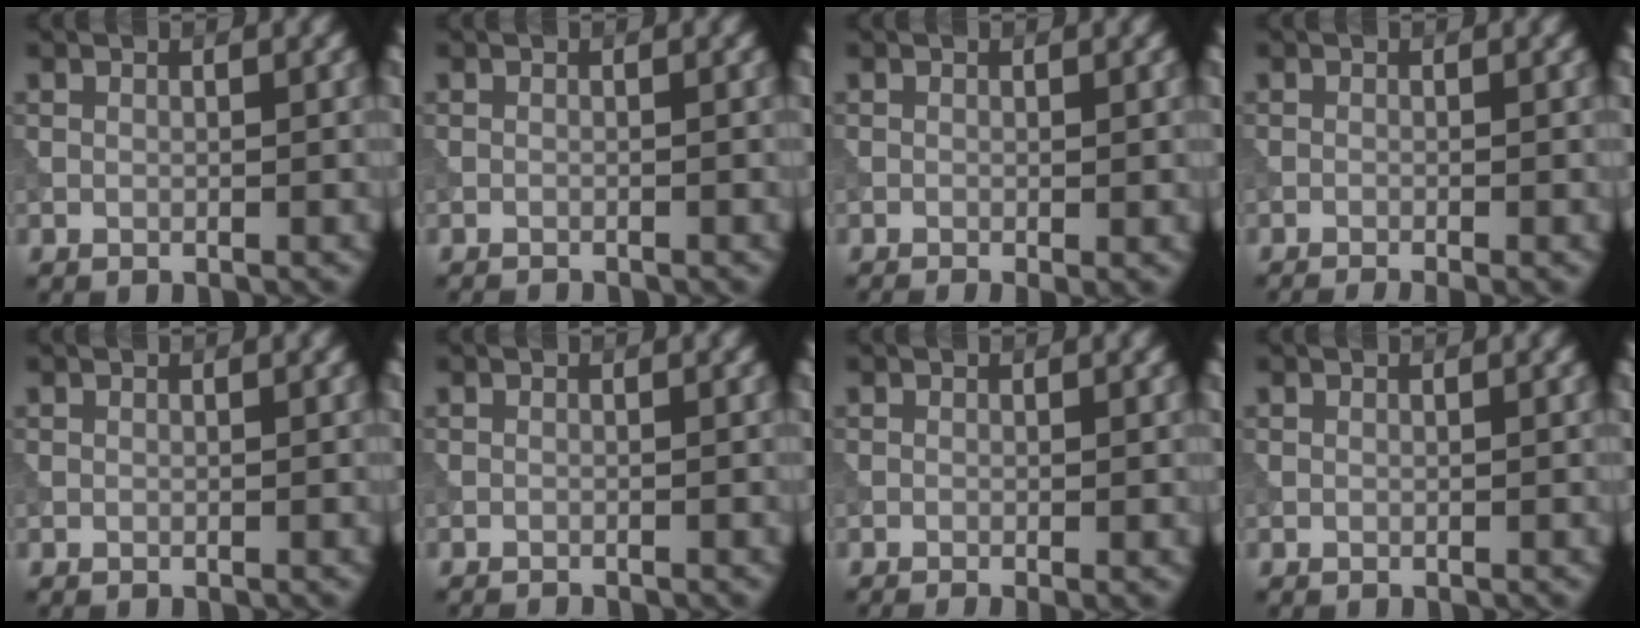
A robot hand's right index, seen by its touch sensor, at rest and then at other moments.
{"total": 1.2, "force": [-1.1, 0.2, 0.4], "torque": [0.006, -0.002, -0.018]}
{"total": 1.3, "force": [-0.5, 0.4, 1.2], "torque": [-0.014, -0.006, -0.009]}
{"total": 2.4, "force": [-1.4, 0.6, 1.8], "torque": [-0.017, -0.004, -0.023]}
{"total": 0.0}
{"total": 1.2, "force": [-1.1, 0.2, 0.4], "torque": [0.005, -0.002, -0.018]}
{"total": 1.4, "force": [-0.5, 0.5, 1.3], "torque": [-0.012, -0.008, -0.010]}
{"total": 0.0}